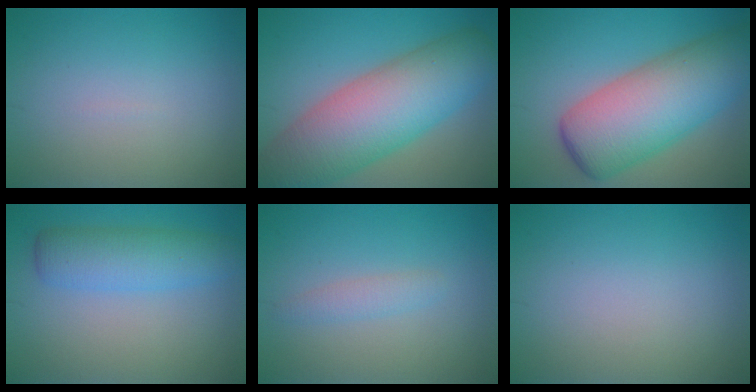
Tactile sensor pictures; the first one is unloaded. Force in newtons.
{"total": 11.6, "press": 11.6, "slide": 0.3}
{"total": 10.3, "press": 10.3, "slide": 0.4}
{"total": 4.6, "press": 4.6, "slide": 0.1}
{"total": 1.4, "press": 1.4, "slide": 0.1}
{"total": 0.0}